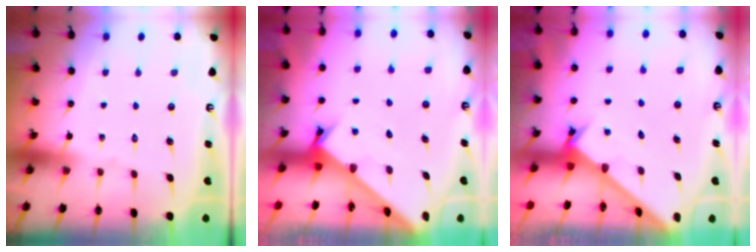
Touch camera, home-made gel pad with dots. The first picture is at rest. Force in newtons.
{"total": 2.4, "press": 2.4, "slide": 0.2}
{"total": 2.6, "press": 2.6, "slide": 0.3}